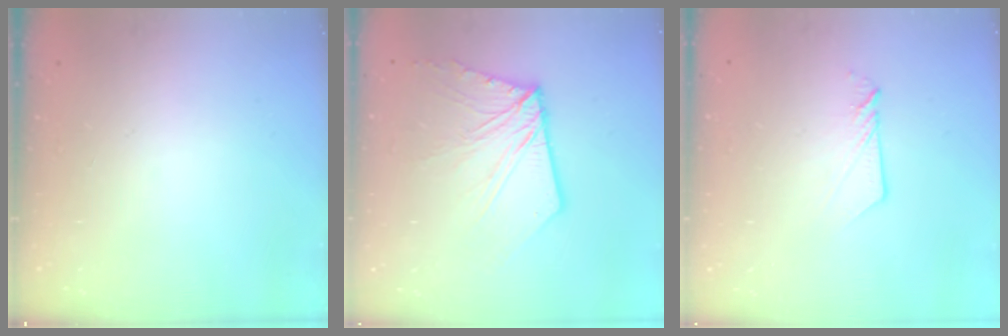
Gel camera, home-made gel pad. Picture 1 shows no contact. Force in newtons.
{"total": 10.6, "press": 10.5, "slide": 1.4}
{"total": 4.5, "press": 4.5, "slide": 0.3}